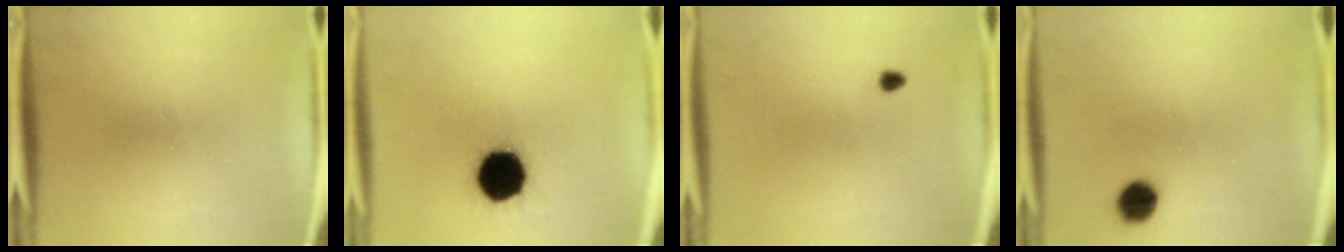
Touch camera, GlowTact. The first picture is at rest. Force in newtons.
{"total": 18.1}
{"total": 1.0}
{"total": 4.7}